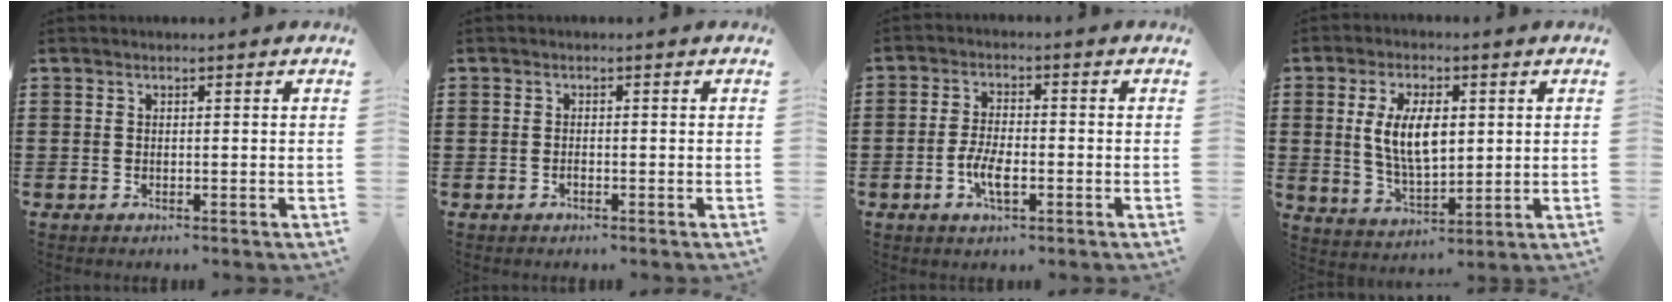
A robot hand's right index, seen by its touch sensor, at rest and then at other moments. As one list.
[{"total": 0.6, "force": [-0.4, 0.3, 0.3], "torque": [-0.006, -0.001, -0.007]}, {"total": 4.6, "force": [-1.7, 1.8, 3.9], "torque": [-0.084, 0.001, -0.035]}, {"total": 8.5, "force": [1.4, 4.2, 7.3], "torque": [-0.143, 0.008, 0.022]}]